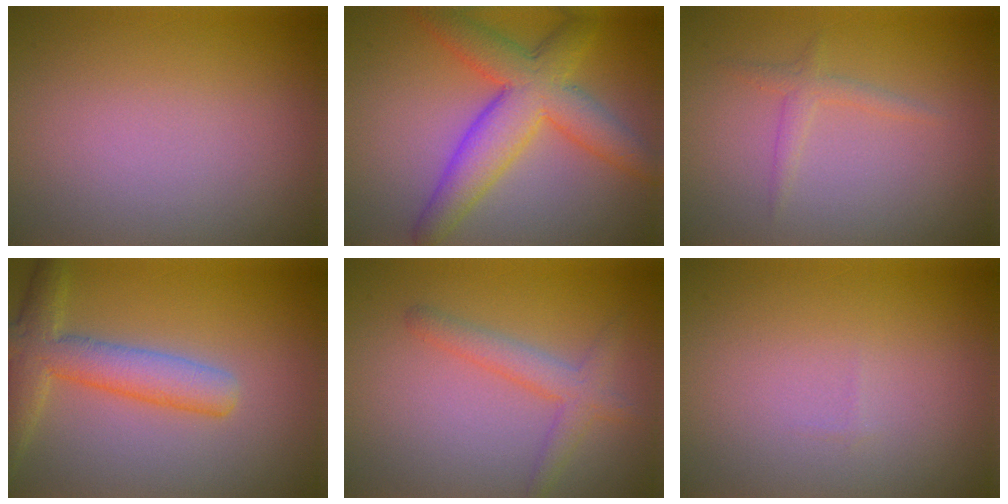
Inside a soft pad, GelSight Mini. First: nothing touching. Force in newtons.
{"total": 6.7, "press": 6.7, "slide": 0.1}
{"total": 1.3, "press": 1.3, "slide": 0.1}
{"total": 4.6, "press": 4.6, "slide": 0.2}
{"total": 2.0, "press": 2.0, "slide": 0.1}
{"total": 0.0}